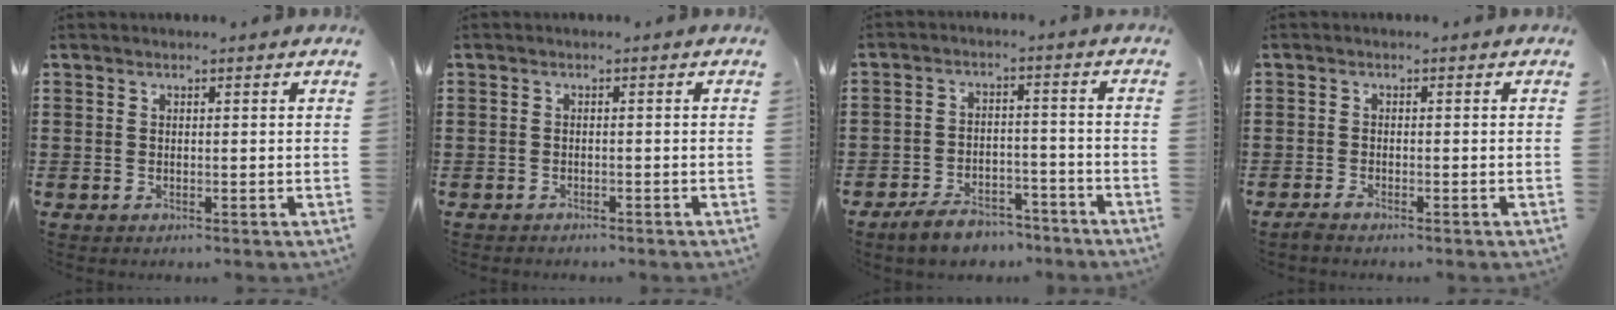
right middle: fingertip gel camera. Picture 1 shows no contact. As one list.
[{"total": 0.9, "force": [-0.9, 0.2, -0.1], "torque": [0.000, 0.004, -0.021]}, {"total": 5.3, "force": [-4.9, 1.5, 1.1], "torque": [-0.024, 0.011, -0.098]}, {"total": 0.9, "force": [-0.8, 0.1, 0.5], "torque": [-0.019, -0.009, -0.016]}]